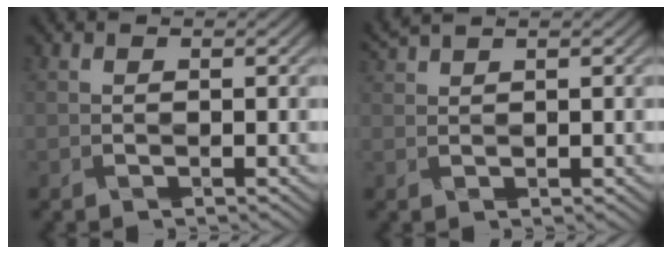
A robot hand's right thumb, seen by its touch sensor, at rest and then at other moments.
{"total": 2.6, "force": [2.1, 0.3, 1.5], "torque": [-0.033, 0.011, 0.046]}